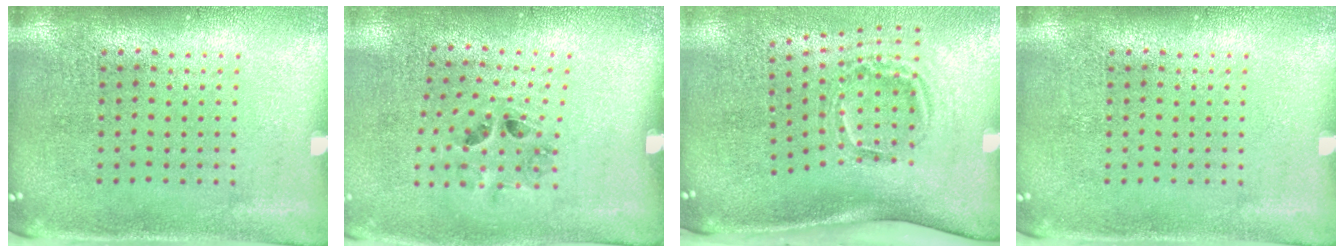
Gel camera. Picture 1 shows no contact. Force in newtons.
{"total": 1.4, "press": 0.8, "slide": 1.1}
{"total": 2.0, "press": 1.2, "slide": 1.6}
{"total": 0.0}